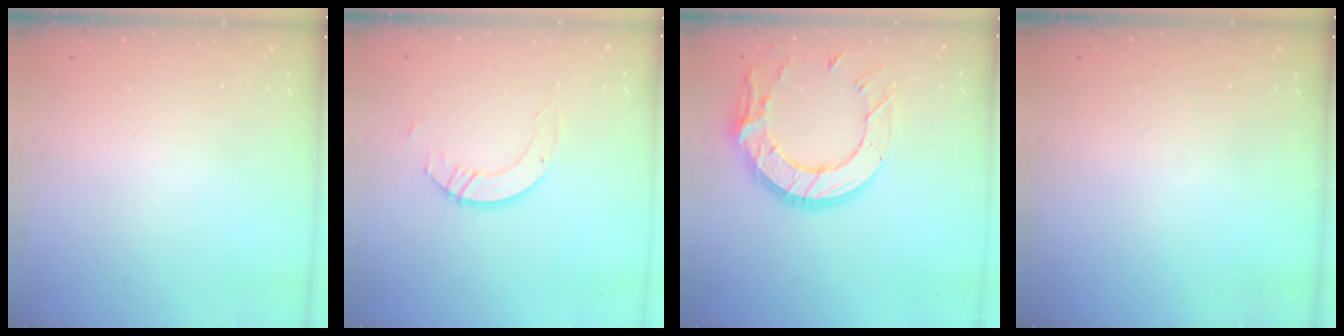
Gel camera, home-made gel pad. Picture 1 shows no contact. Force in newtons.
{"total": 5.0, "press": 5.0, "slide": 0.3}
{"total": 17.3, "press": 17.2, "slide": 1.3}
{"total": 0.0}